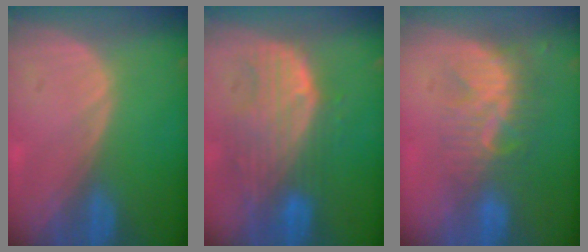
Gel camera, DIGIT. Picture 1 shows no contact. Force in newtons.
{"total": 9.9, "press": 8.7, "slide": 4.8}
{"total": 8.6, "press": 7.6, "slide": 4.1}